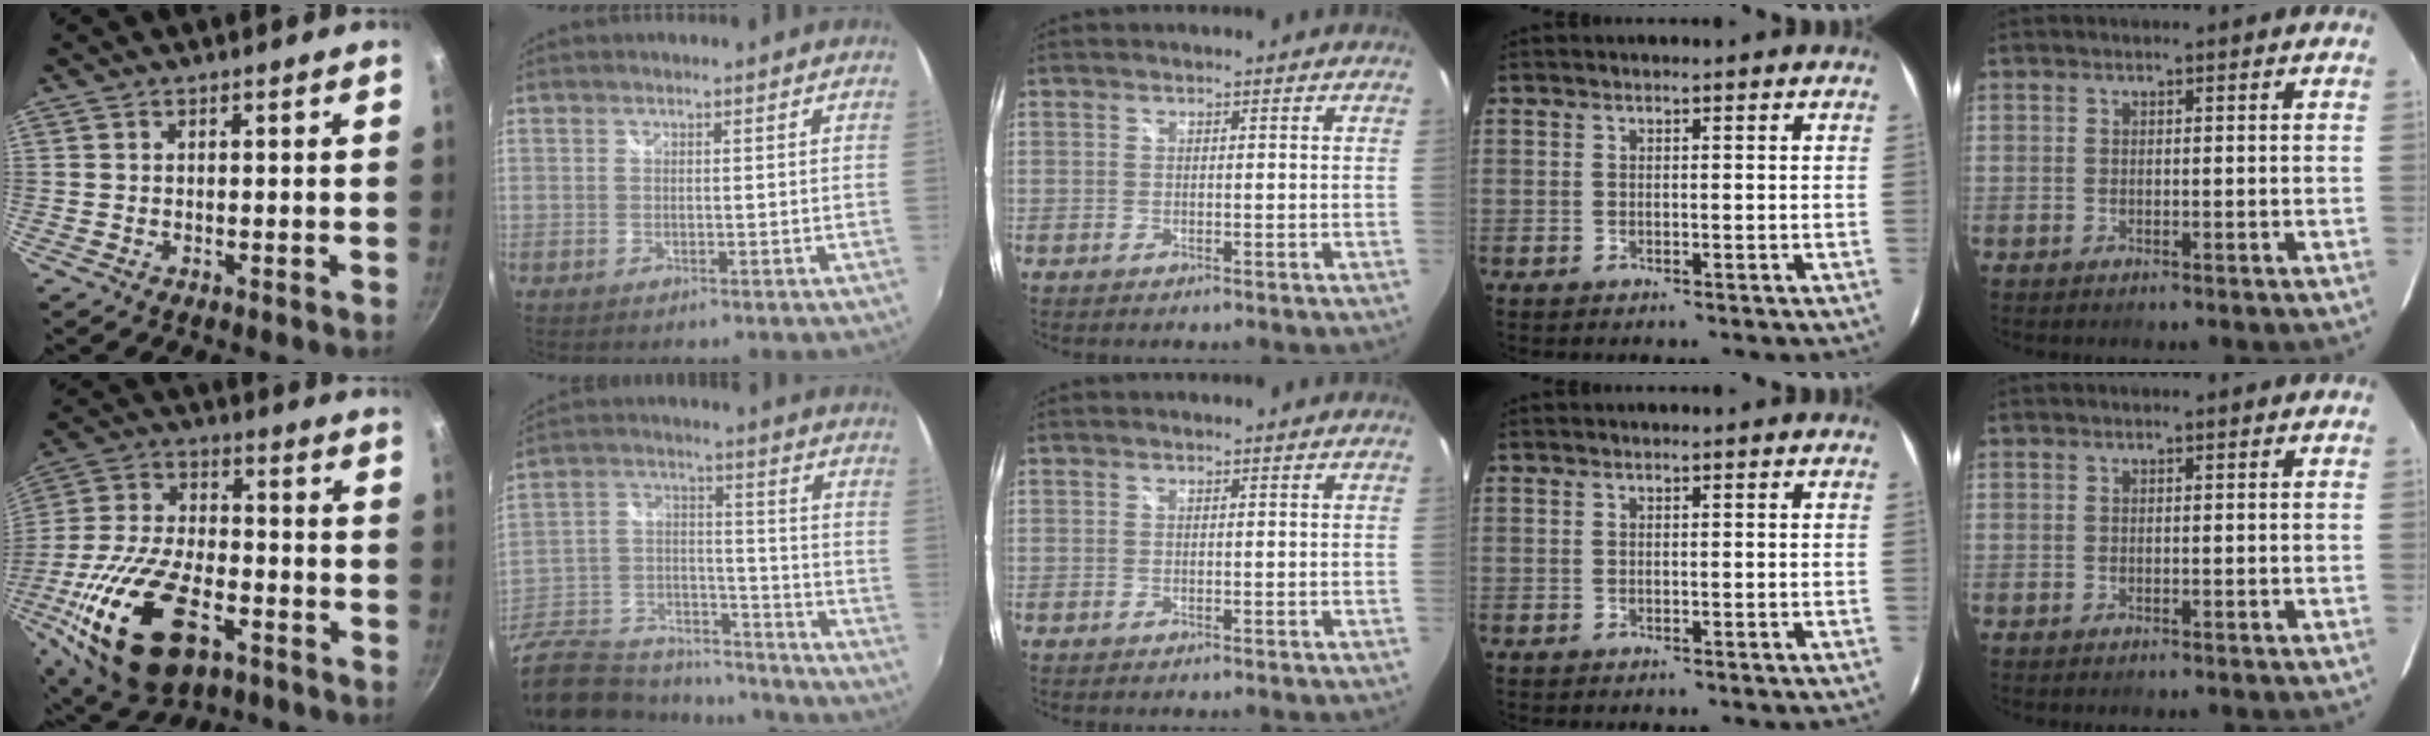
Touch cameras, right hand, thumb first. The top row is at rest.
{"thumb": {"total": 24.2, "force": [-10.1, 12.8, 17.8], "torque": [-0.346, 0.023, -0.183]}, "index": {"total": 25.2, "force": [-15.9, 14.7, 12.8], "torque": [-0.302, 0.018, -0.228]}}